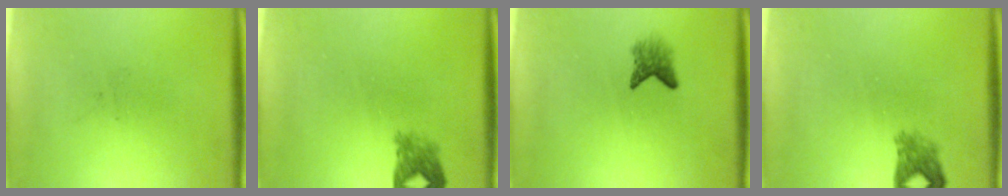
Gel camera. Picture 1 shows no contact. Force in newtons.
{"total": 2.4}
{"total": 2.3}
{"total": 2.5}